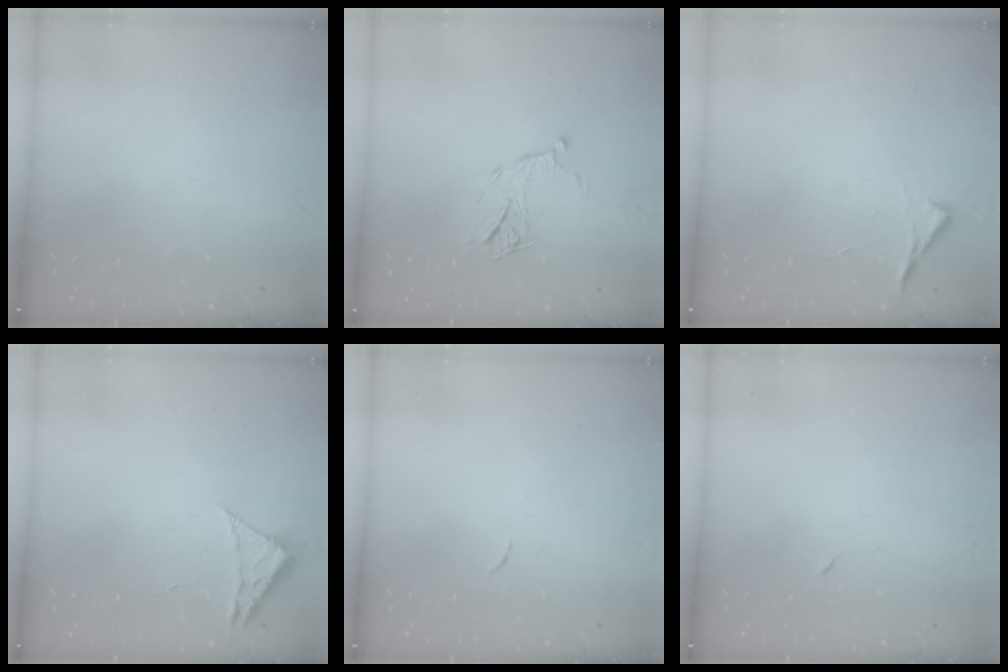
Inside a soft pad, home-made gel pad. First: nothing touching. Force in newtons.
{"total": 11.8, "press": 11.8, "slide": 0.8}
{"total": 3.6, "press": 3.6, "slide": 0.5}
{"total": 2.3, "press": 2.3, "slide": 0.4}
{"total": 3.3, "press": 3.3, "slide": 0.1}
{"total": 3.3, "press": 3.2, "slide": 0.7}